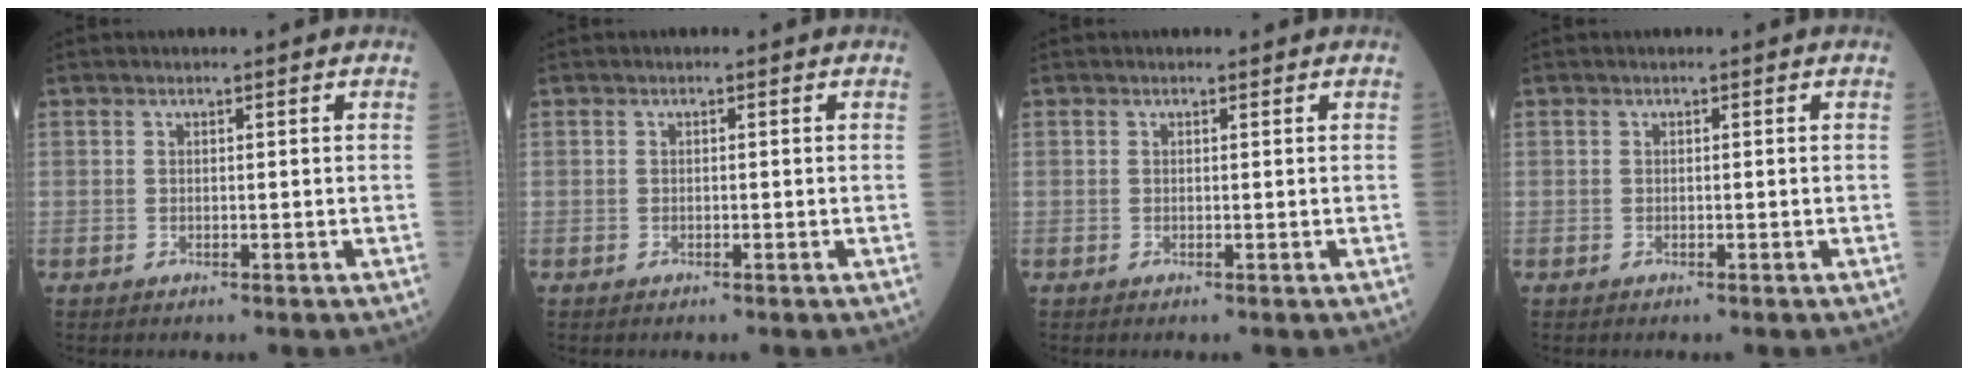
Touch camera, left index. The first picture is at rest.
{"total": 0.0}
{"total": 0.0}
{"total": 0.0}